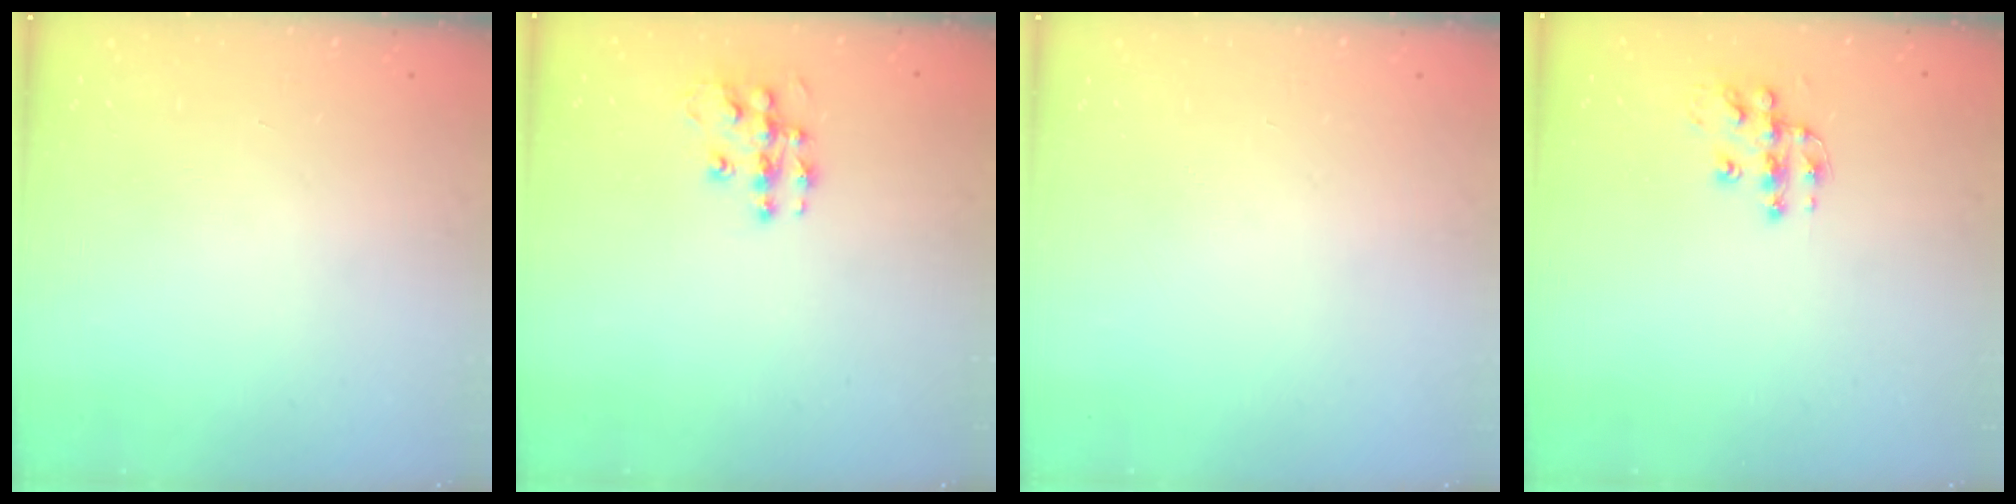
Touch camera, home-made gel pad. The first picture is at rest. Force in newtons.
{"total": 10.6, "press": 10.6, "slide": 0.6}
{"total": 0.0}
{"total": 10.7, "press": 10.7, "slide": 0.6}